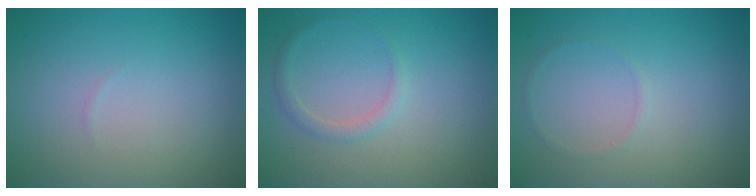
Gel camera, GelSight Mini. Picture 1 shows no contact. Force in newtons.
{"total": 1.3, "press": 1.3, "slide": 0.1}
{"total": 0.5, "press": 0.5, "slide": 0.1}